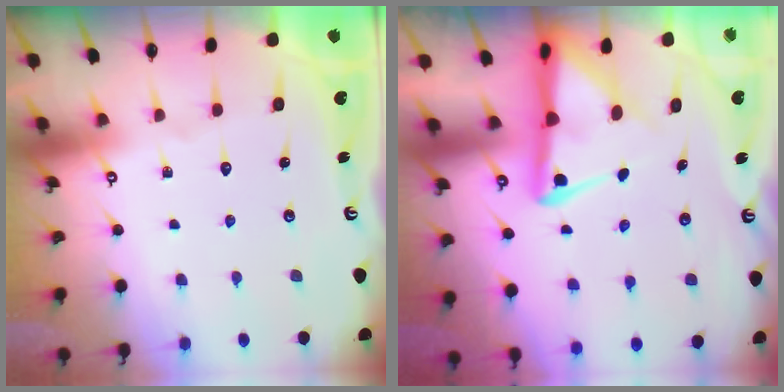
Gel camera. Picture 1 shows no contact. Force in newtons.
{"total": 5.4, "press": 5.4, "slide": 0.5}